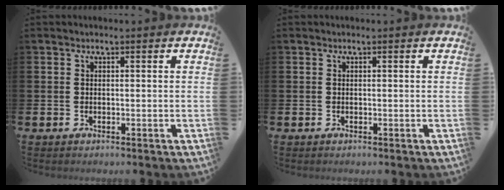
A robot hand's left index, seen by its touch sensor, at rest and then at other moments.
{"total": 0.0}